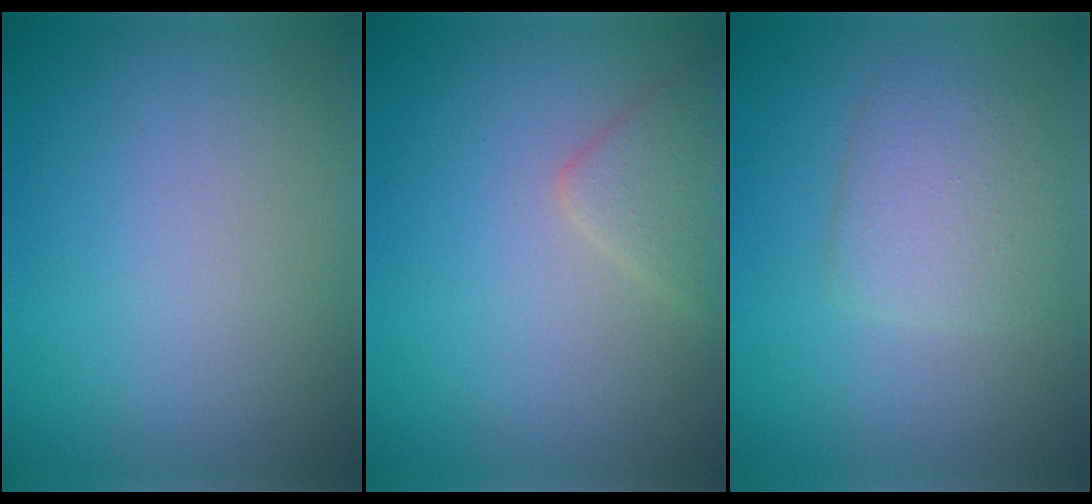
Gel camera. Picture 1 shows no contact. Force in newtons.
{"total": 2.2, "press": 2.2, "slide": 0.1}
{"total": 2.9, "press": 2.9, "slide": 0.2}